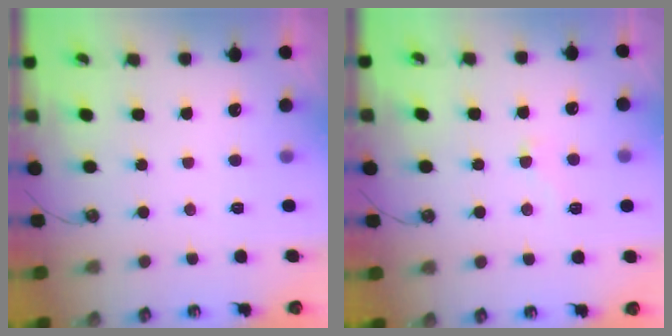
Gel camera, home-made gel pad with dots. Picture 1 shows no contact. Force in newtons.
{"total": 2.7, "press": 2.6, "slide": 0.9}